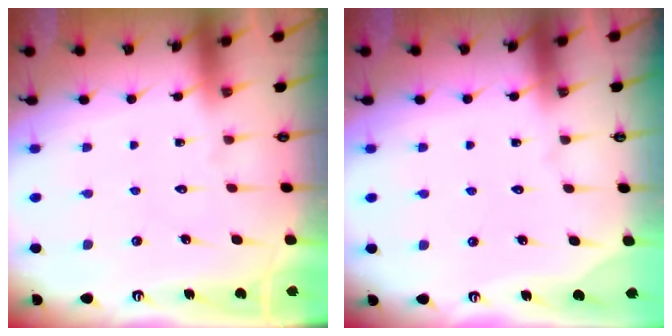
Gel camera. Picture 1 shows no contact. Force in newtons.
{"total": 0.0}